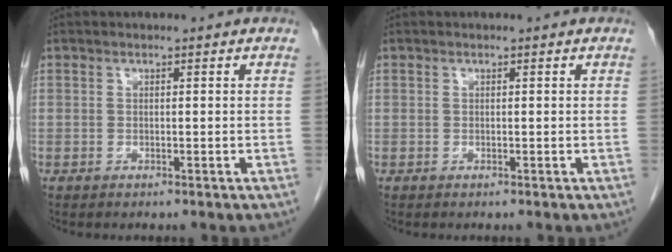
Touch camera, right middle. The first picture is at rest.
{"total": 0.0}